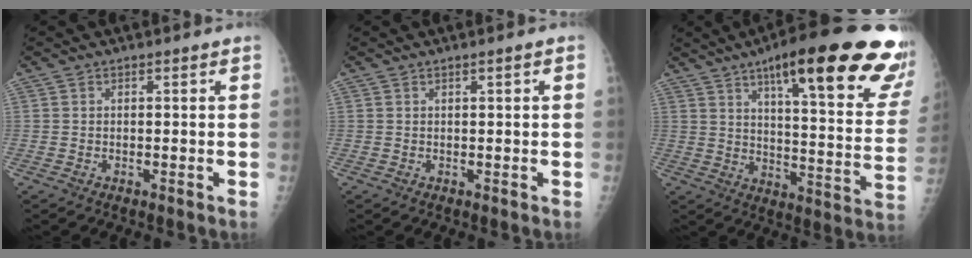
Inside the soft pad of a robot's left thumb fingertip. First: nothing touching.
{"total": 0.7, "force": [0.2, 0.0, 0.6], "torque": [-0.012, 0.001, 0.004]}
{"total": 29.2, "force": [17.7, 6.2, 22.4], "torque": [-0.259, -0.051, 0.243]}